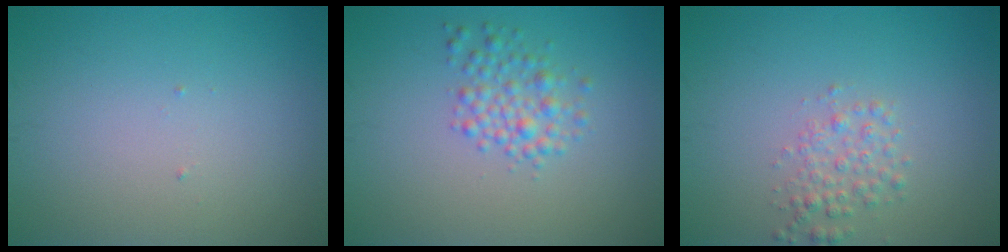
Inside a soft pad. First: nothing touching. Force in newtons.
{"total": 2.6, "press": 2.6, "slide": 0.1}
{"total": 2.1, "press": 2.1, "slide": 0.0}